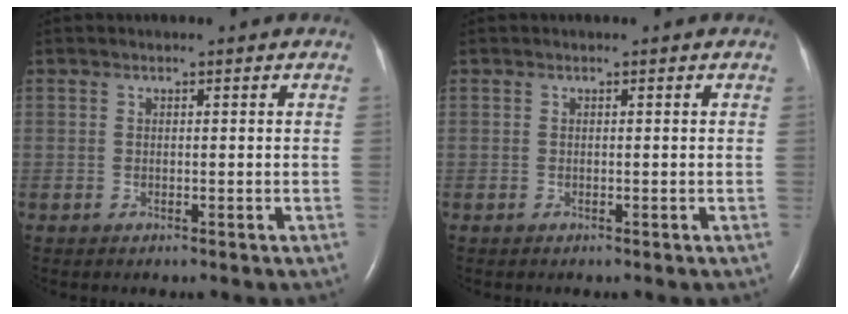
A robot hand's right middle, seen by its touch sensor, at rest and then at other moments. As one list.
[{"total": 0.0}]